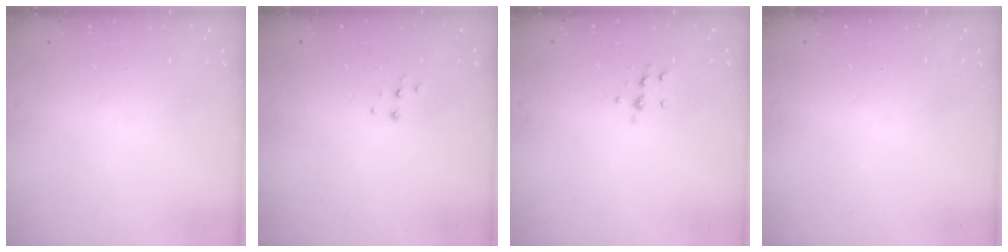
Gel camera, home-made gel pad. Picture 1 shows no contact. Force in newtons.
{"total": 4.9, "press": 4.9, "slide": 0.7}
{"total": 5.8, "press": 5.8, "slide": 0.6}
{"total": 0.0}